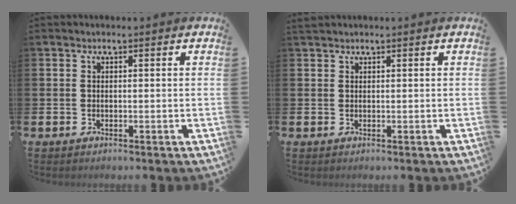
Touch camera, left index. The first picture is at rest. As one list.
[{"total": 1.1, "force": [1.0, 0.3, 0.1], "torque": [-0.001, 0.002, 0.019]}]